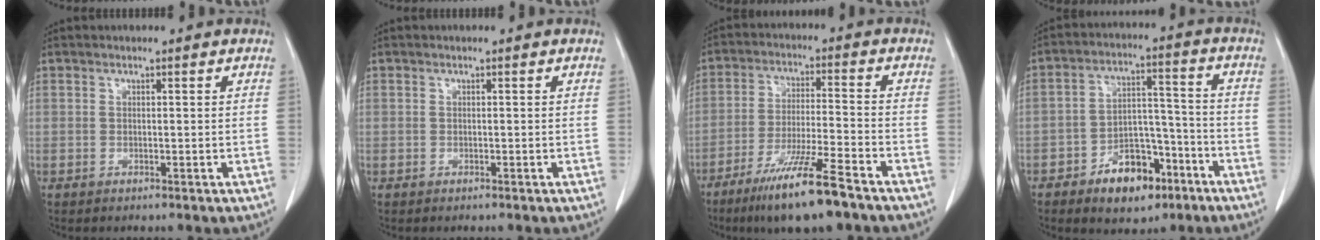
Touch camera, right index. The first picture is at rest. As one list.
[{"total": 0.0}, {"total": 12.0, "force": [-8.3, 0.2, 8.7], "torque": [-0.161, -0.035, -0.149]}, {"total": 10.3, "force": [-6.1, 5.6, 6.2], "torque": [-0.094, 0.023, -0.096]}]